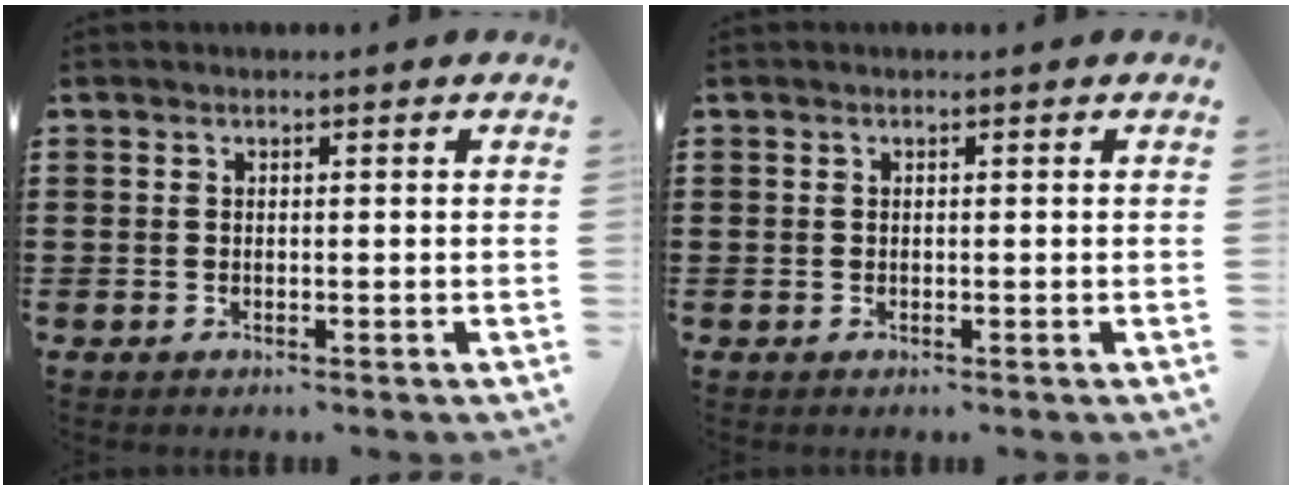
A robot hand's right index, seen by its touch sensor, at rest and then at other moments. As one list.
[{"total": 0.0}]